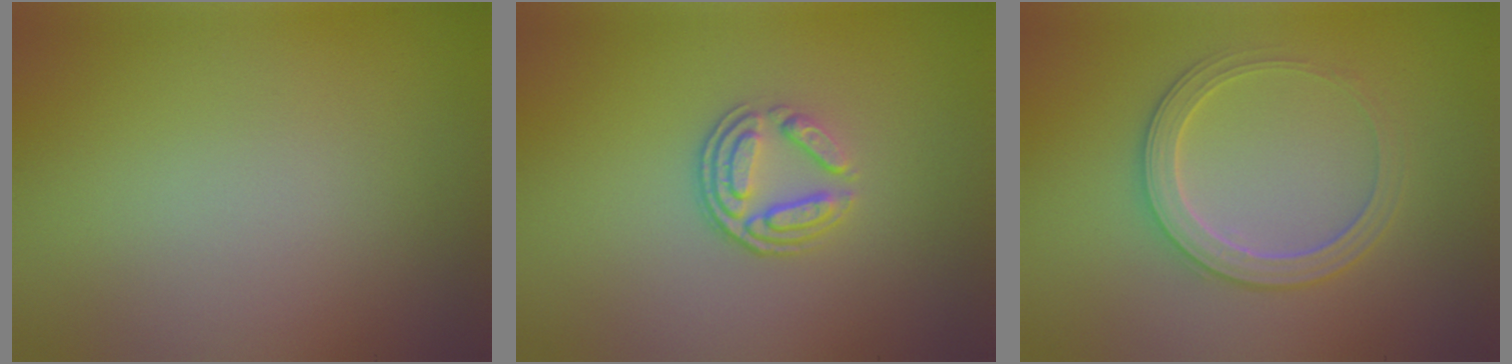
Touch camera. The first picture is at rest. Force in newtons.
{"total": 3.5, "press": 2.6, "slide": 2.3}
{"total": 2.8, "press": 2.8, "slide": 0.3}